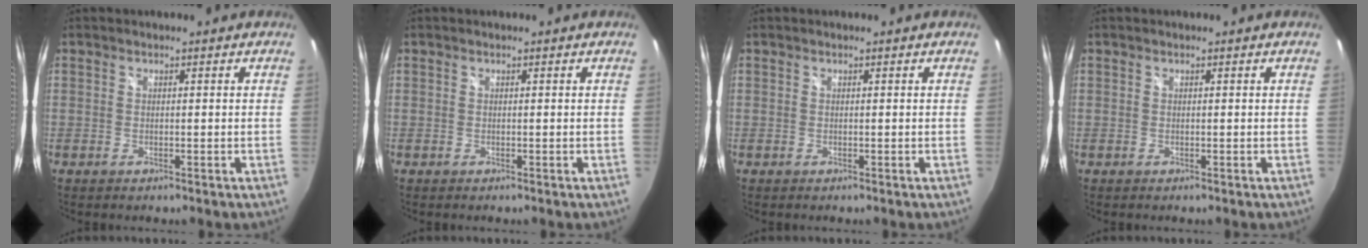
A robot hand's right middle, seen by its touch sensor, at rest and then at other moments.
{"total": 0.0}
{"total": 0.0}
{"total": 0.0}